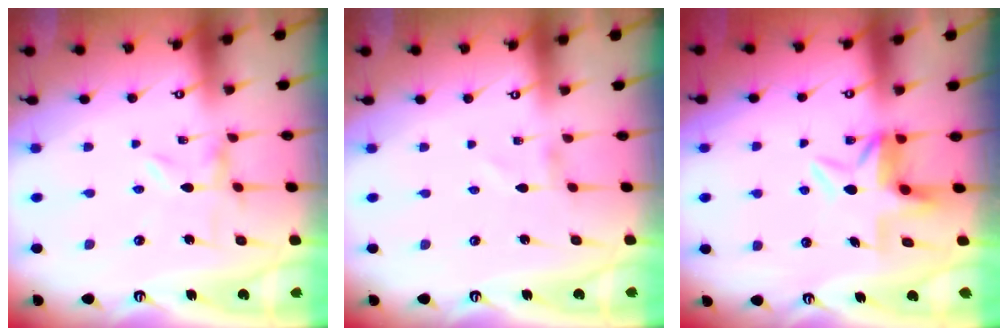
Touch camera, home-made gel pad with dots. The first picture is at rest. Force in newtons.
{"total": 0.9, "press": 0.8, "slide": 0.1}
{"total": 6.4, "press": 6.2, "slide": 1.5}